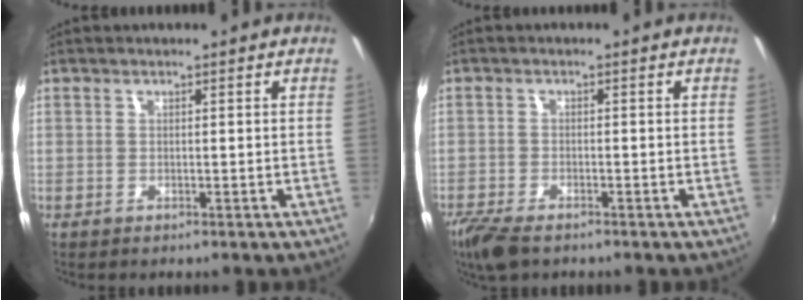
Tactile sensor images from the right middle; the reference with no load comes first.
{"total": 6.2, "force": [-4.7, 2.2, 3.5], "torque": [-0.093, -0.026, -0.091]}